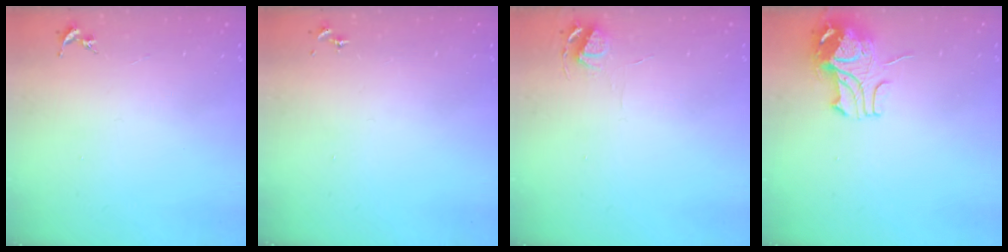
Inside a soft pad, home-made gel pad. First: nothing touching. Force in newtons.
{"total": 0.0}
{"total": 4.8, "press": 4.7, "slide": 0.6}
{"total": 9.8, "press": 9.7, "slide": 1.4}